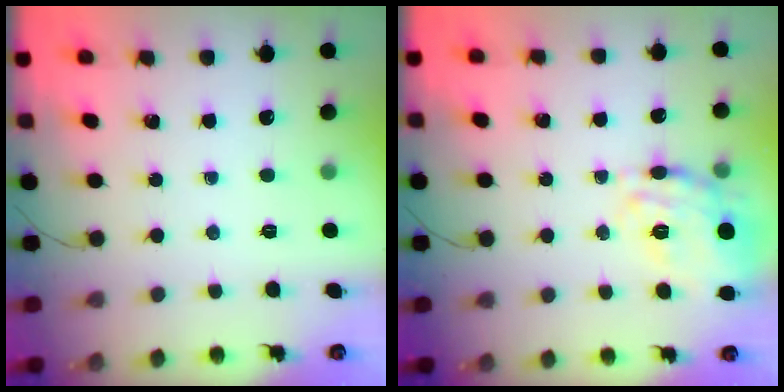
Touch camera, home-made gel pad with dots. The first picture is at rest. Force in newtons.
{"total": 18.7, "press": 18.6, "slide": 1.5}